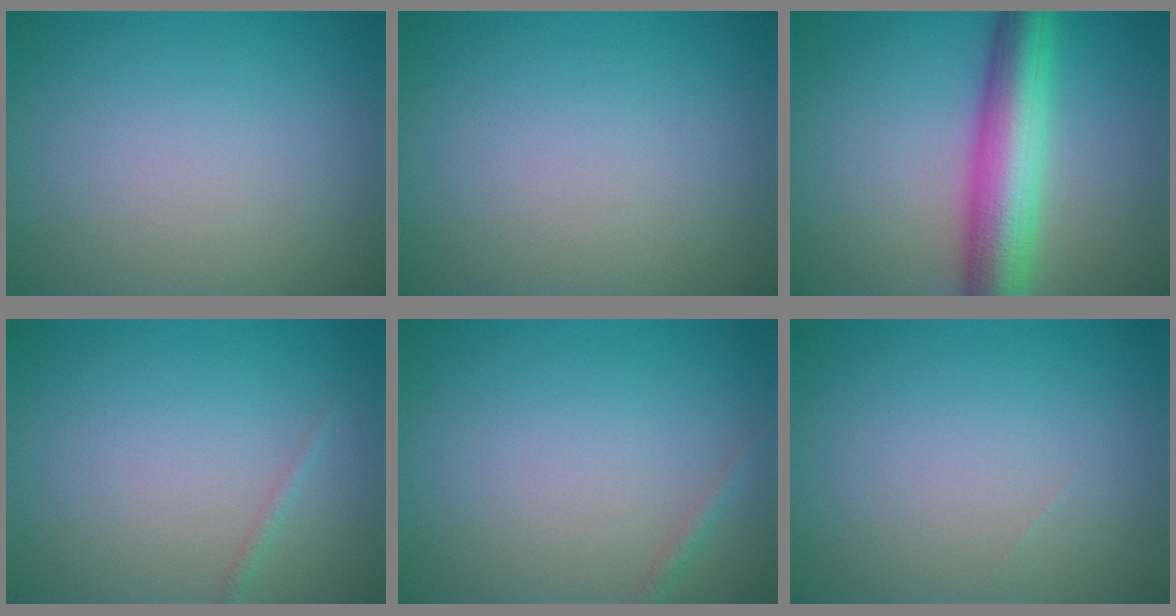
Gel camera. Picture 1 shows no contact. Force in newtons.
{"total": 0.0}
{"total": 8.3, "press": 8.2, "slide": 0.4}
{"total": 0.7, "press": 0.7, "slide": 0.0}
{"total": 0.8, "press": 0.7, "slide": 0.1}
{"total": 0.0}